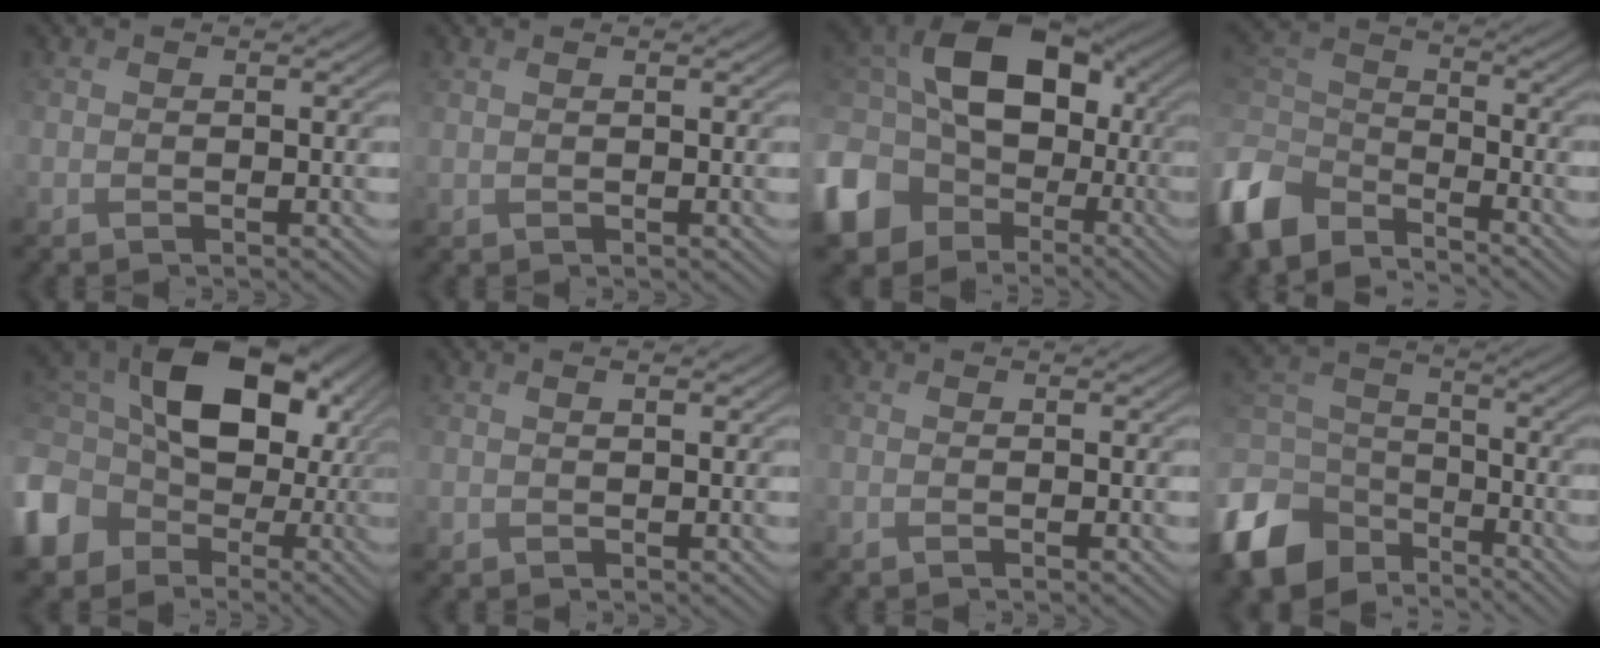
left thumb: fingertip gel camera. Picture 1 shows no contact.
{"total": 0.0}
{"total": 18.2, "force": [-3.4, 14.1, 11.0], "torque": [-0.271, -0.024, -0.065]}
{"total": 9.5, "force": [-7.1, 4.6, 4.2], "torque": [-0.110, -0.007, -0.168]}
{"total": 17.2, "force": [-1.5, 13.5, 10.6], "torque": [-0.247, -0.015, -0.027]}
{"total": 1.3, "force": [0.8, 0.6, 0.9], "torque": [-0.023, 0.000, 0.019]}
{"total": 0.0}
{"total": 13.7, "force": [-8.7, 8.7, 6.0], "torque": [-0.188, -0.024, -0.173]}